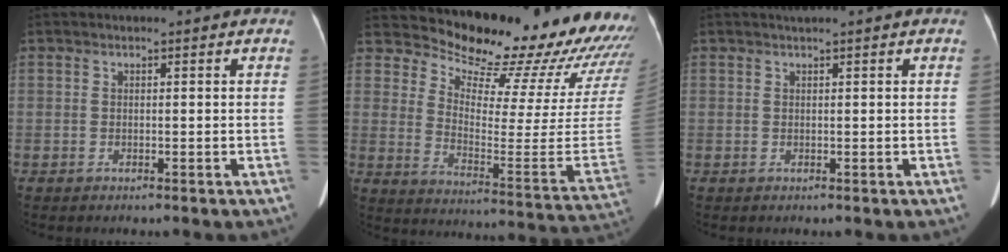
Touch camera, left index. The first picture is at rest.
{"total": 24.5, "force": [23.5, 3.8, 5.6], "torque": [-0.090, -0.128, 0.287]}
{"total": 1.0, "force": [0.8, -0.2, 0.6], "torque": [-0.011, 0.006, 0.018]}